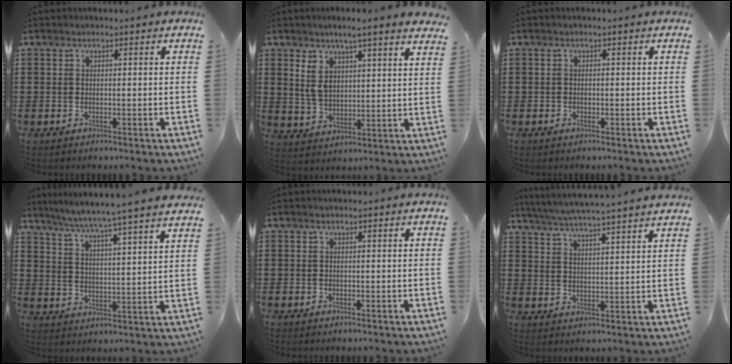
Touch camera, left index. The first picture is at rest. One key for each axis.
{"total": 5.8, "fx": 4.0, "fy": 1.4, "fz": 4.0, "tx": -0.090, "ty": -0.012, "tz": 0.068}
{"total": 0.6, "fx": -0.4, "fy": 0.4, "fz": 0.1, "tx": -0.003, "ty": 0.001, "tz": -0.009}
{"total": 5.7, "fx": 5.0, "fy": -1.6, "fz": 2.2, "tx": -0.065, "ty": -0.043, "tz": 0.076}
{"total": 0.0}
{"total": 4.8, "fx": 4.5, "fy": -0.7, "fz": 1.5, "tx": -0.046, "ty": -0.030, "tz": 0.076}